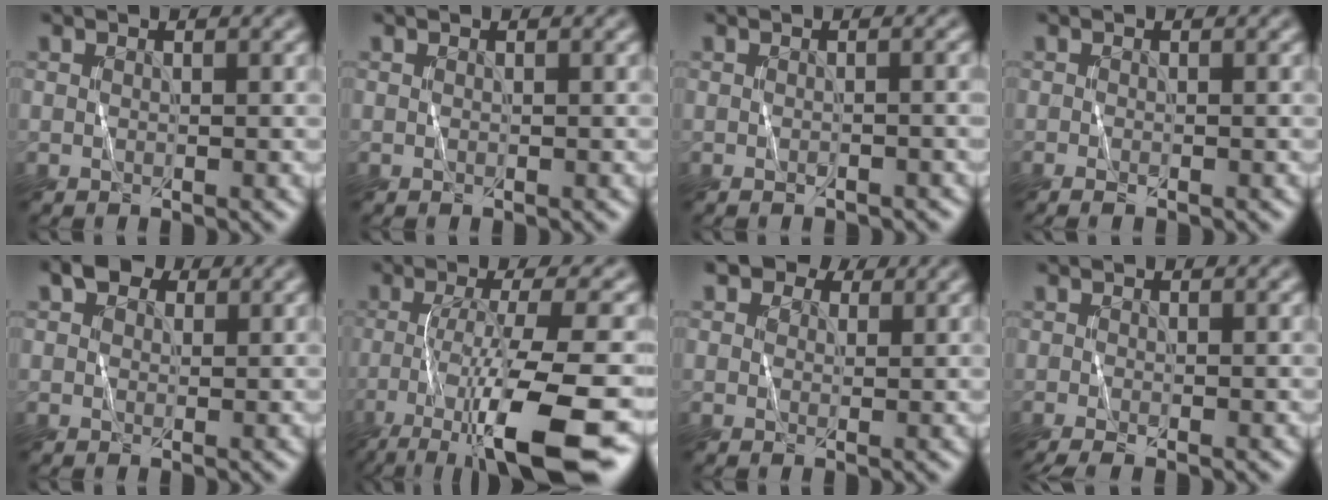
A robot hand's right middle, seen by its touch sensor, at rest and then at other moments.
{"total": 0.0}
{"total": 1.4, "force": [-0.5, 0.2, 1.3], "torque": [-0.013, -0.001, -0.009]}
{"total": 0.8, "force": [-0.5, 0.1, 0.7], "torque": [-0.014, -0.005, -0.010]}
{"total": 2.5, "force": [1.1, 1.7, 1.4], "torque": [-0.022, 0.005, 0.013]}
{"total": 10.7, "force": [-5.8, 1.9, 8.7], "torque": [-0.140, -0.008, -0.106]}
{"total": 4.5, "force": [2.7, 2.7, 2.4], "torque": [-0.036, 0.006, 0.024]}
{"total": 2.2, "force": [-1.1, 0.5, 1.8], "torque": [-0.038, -0.008, -0.022]}